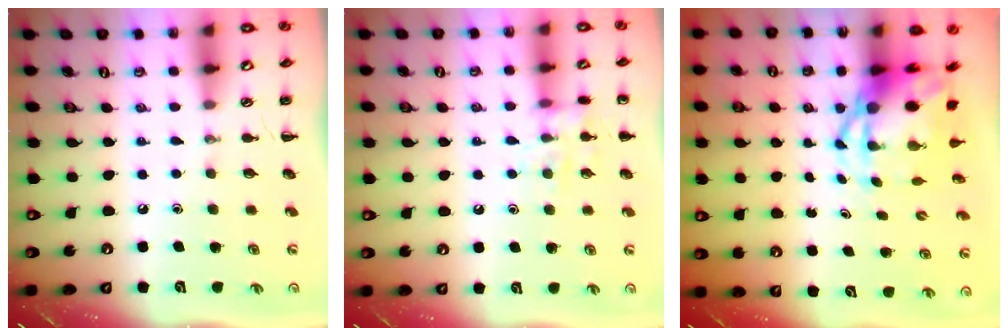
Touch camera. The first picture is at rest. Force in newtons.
{"total": 10.2, "press": 10.2, "slide": 0.6}
{"total": 6.6, "press": 6.4, "slide": 1.7}